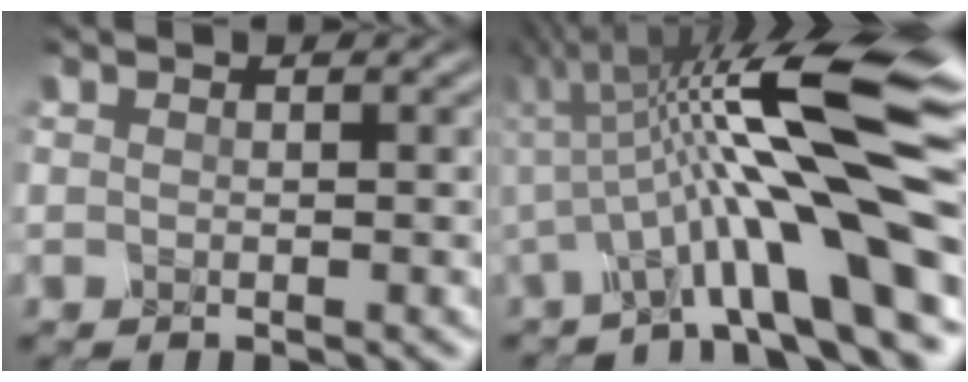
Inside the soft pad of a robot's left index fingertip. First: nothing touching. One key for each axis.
{"total": 12.4, "fx": -1.7, "fy": 1.5, "fz": 12.2, "tx": -0.197, "ty": 0.022, "tz": -0.017}